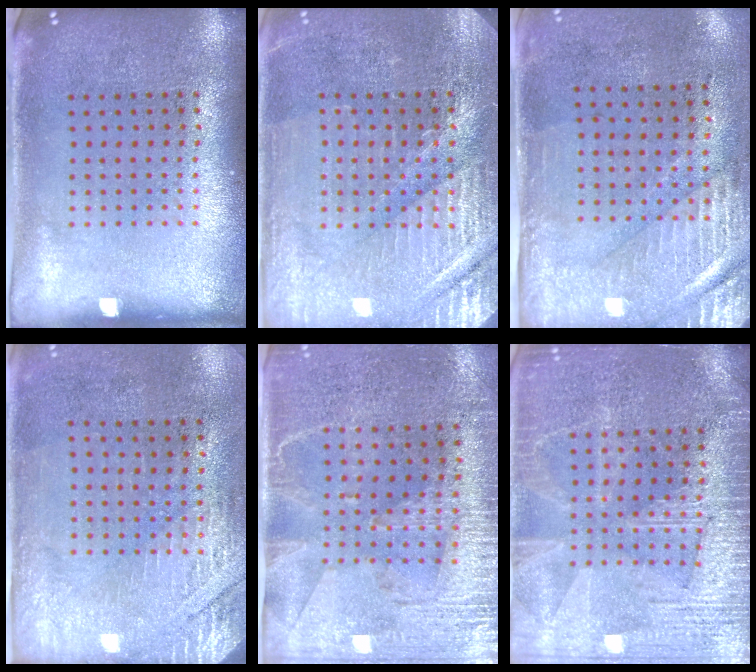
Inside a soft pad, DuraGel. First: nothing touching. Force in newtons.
{"total": 3.9, "press": 3.7, "slide": 1.0}
{"total": 3.0, "press": 2.5, "slide": 1.6}
{"total": 2.9, "press": 2.5, "slide": 1.5}
{"total": 3.0, "press": 2.7, "slide": 1.3}
{"total": 5.0, "press": 4.9, "slide": 0.6}